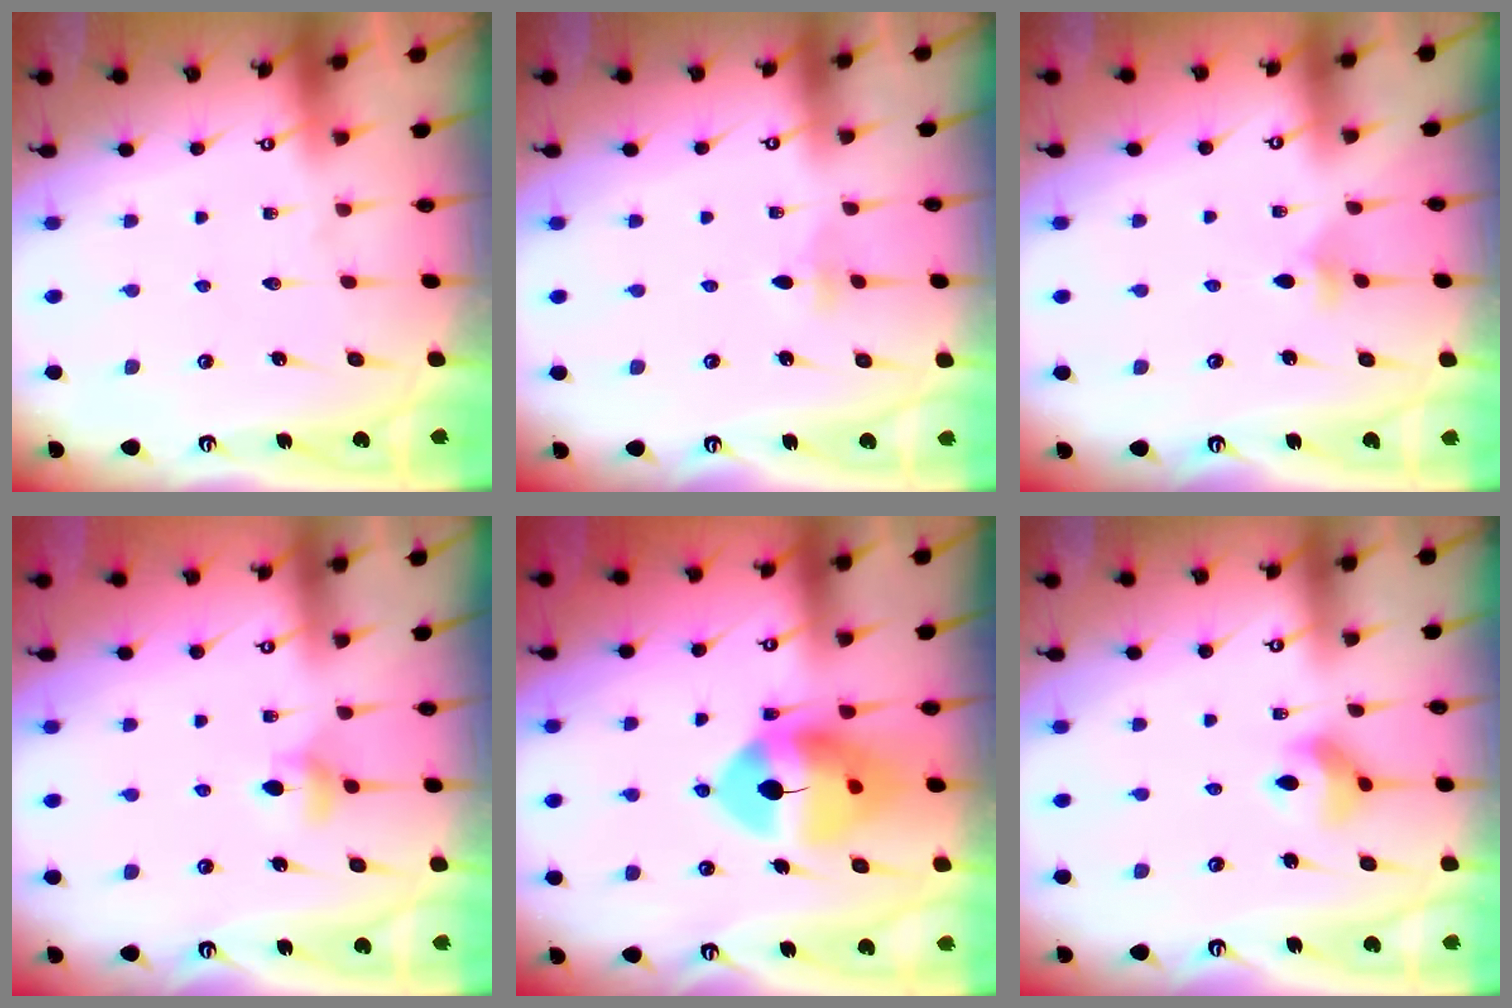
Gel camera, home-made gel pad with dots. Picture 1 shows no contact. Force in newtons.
{"total": 2.4, "press": 2.3, "slide": 0.7}
{"total": 3.8, "press": 3.7, "slide": 0.9}
{"total": 4.6, "press": 4.6, "slide": 0.8}
{"total": 13.0, "press": 12.8, "slide": 2.1}
{"total": 8.0, "press": 7.7, "slide": 2.2}